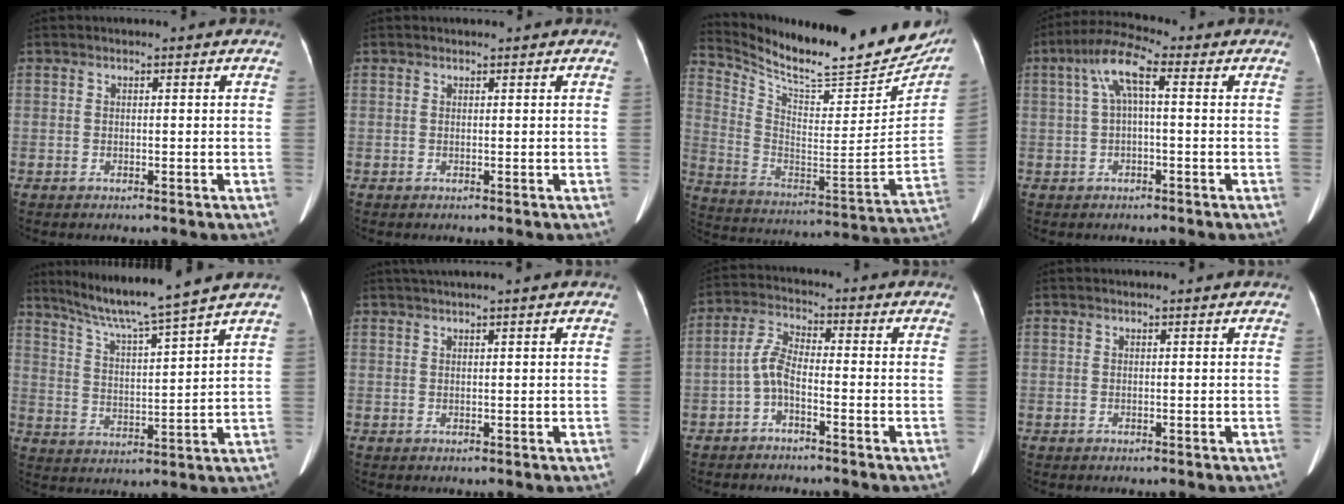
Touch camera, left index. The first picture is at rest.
{"total": 0.0}
{"total": 25.5, "force": [22.8, 4.8, 10.4], "torque": [-0.182, -0.080, 0.328]}
{"total": 6.5, "force": [1.3, 1.3, 6.3], "torque": [-0.131, 0.031, 0.021]}
{"total": 11.8, "force": [10.1, -2.3, 5.6], "torque": [-0.097, -0.004, 0.172]}
{"total": 3.5, "force": [2.9, -0.7, 1.8], "torque": [-0.023, 0.028, 0.050]}
{"total": 4.2, "force": [-1.9, 1.4, 3.5], "torque": [-0.077, 0.013, -0.041]}
{"total": 0.8, "force": [0.8, 0.1, 0.2], "torque": [-0.007, 0.014, 0.010]}